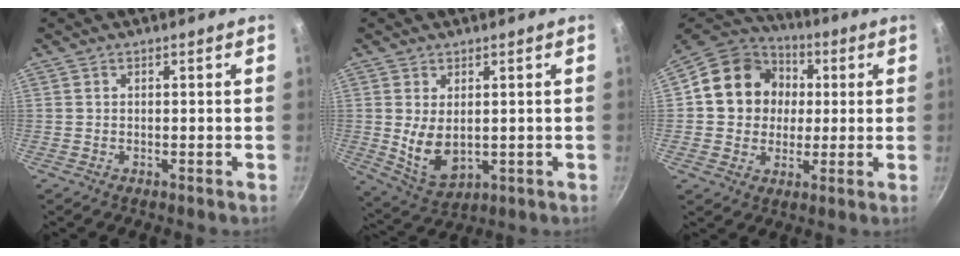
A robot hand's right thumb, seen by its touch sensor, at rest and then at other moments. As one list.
[{"total": 8.0, "force": [0.5, 4.8, 6.4], "torque": [-0.108, -0.022, 0.030]}, {"total": 15.7, "force": [2.1, 13.7, 7.4], "torque": [-0.095, 0.023, 0.025]}]